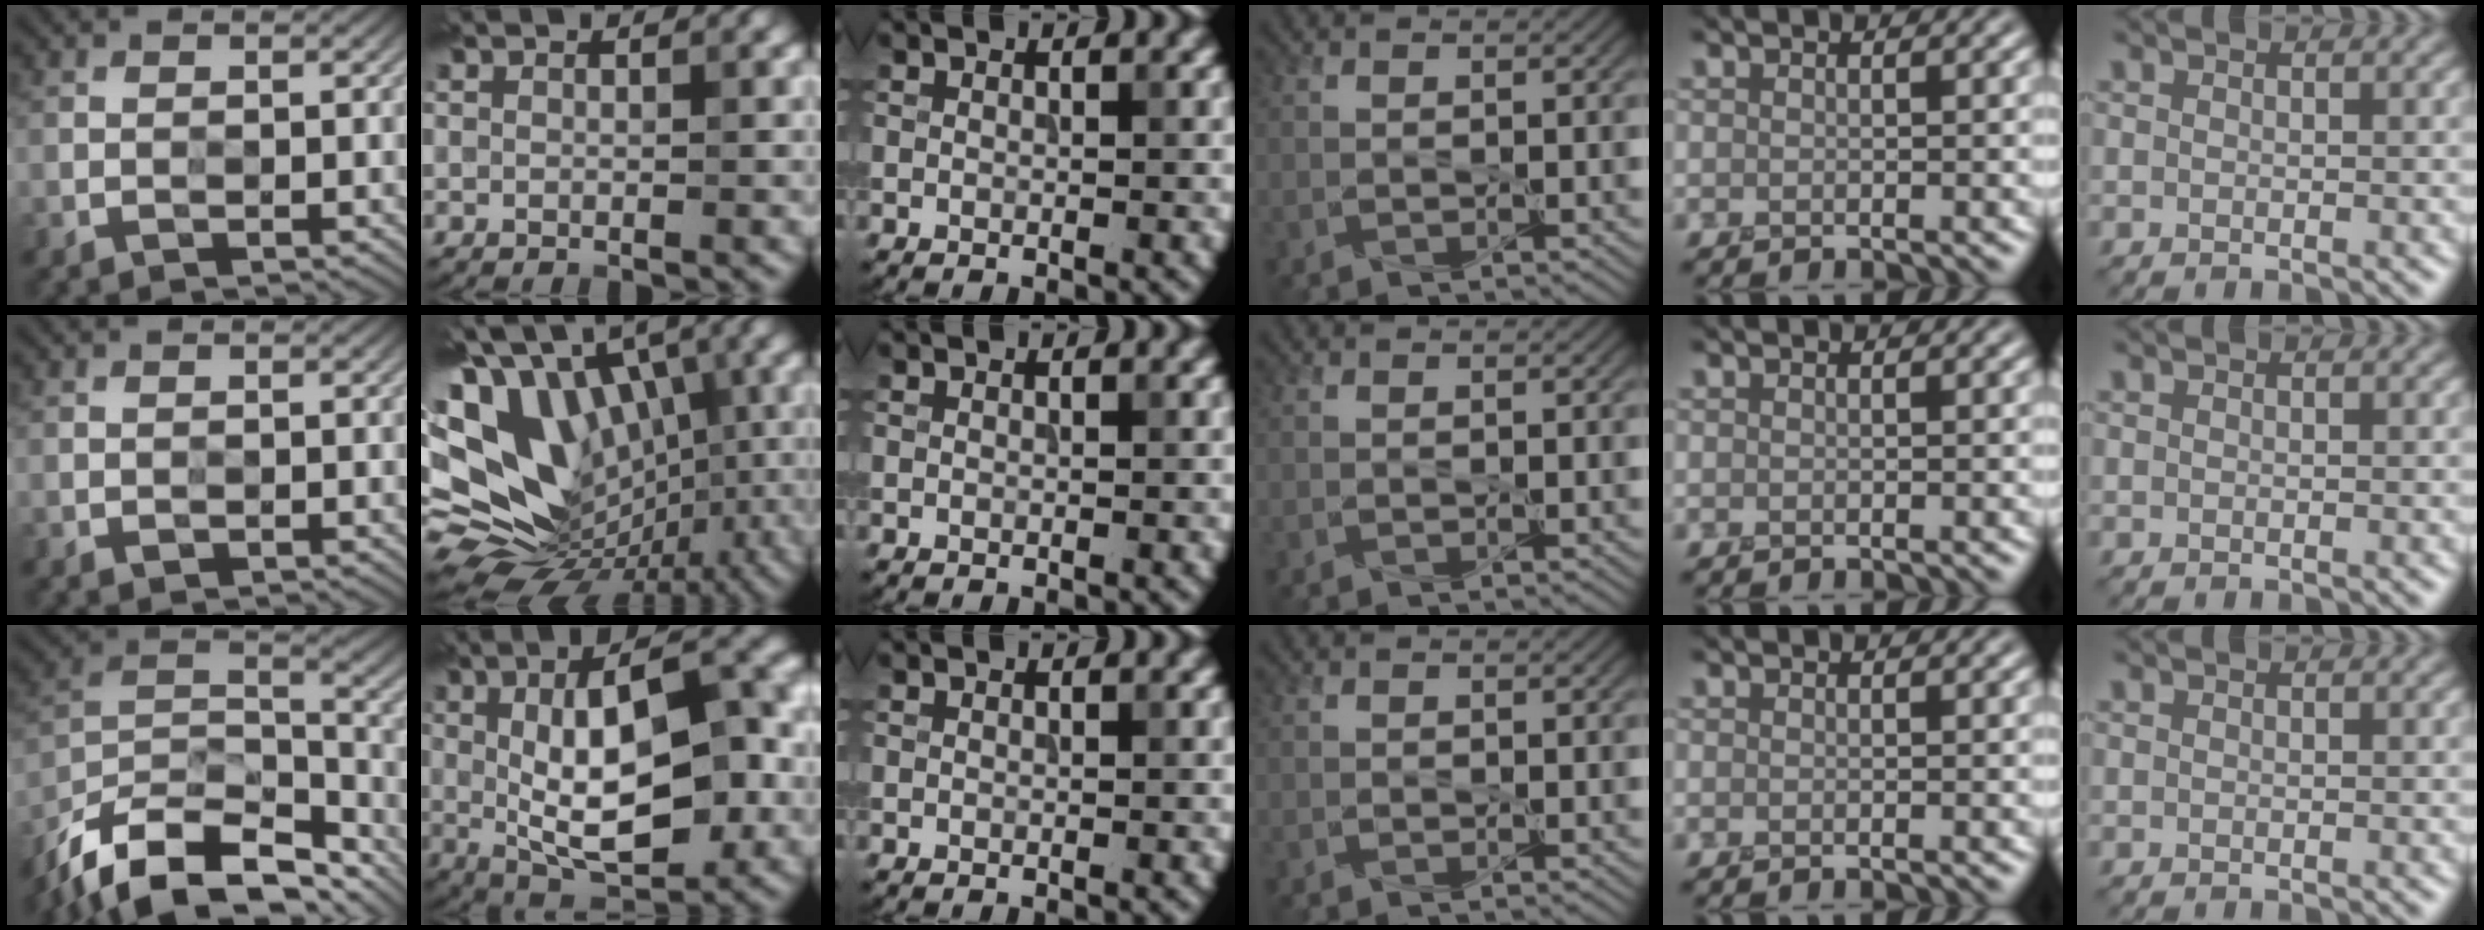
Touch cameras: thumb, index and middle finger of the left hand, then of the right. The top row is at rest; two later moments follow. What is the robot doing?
{"motion": "peel", "object": "sticker"}